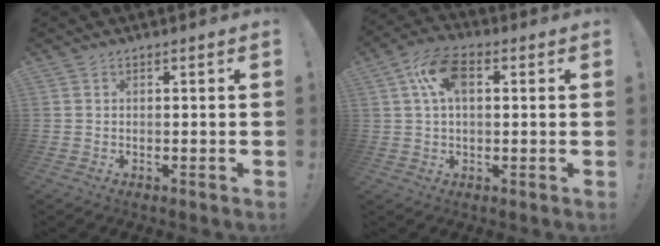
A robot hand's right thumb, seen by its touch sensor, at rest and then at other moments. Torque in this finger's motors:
{"motor_torque": [0.93, 0.92, 0.07, 0.07, 0.06]}